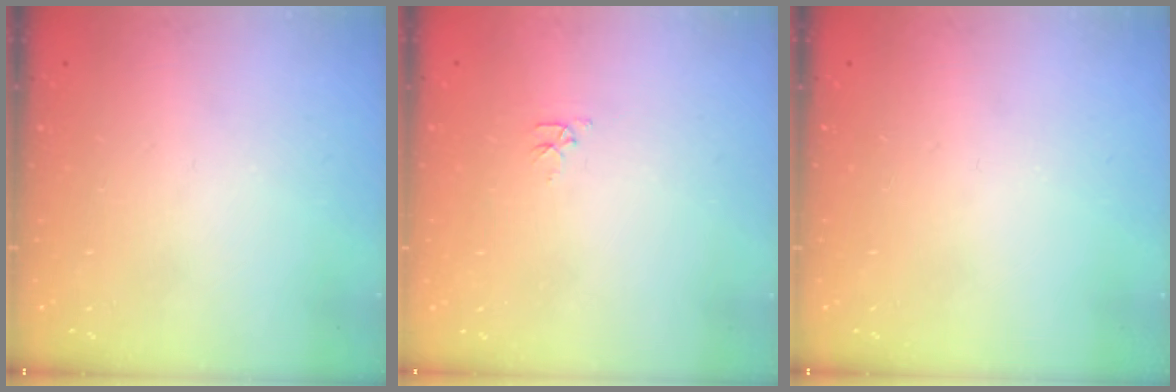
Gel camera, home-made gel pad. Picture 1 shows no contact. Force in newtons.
{"total": 2.8, "press": 2.7, "slide": 0.4}
{"total": 0.0}